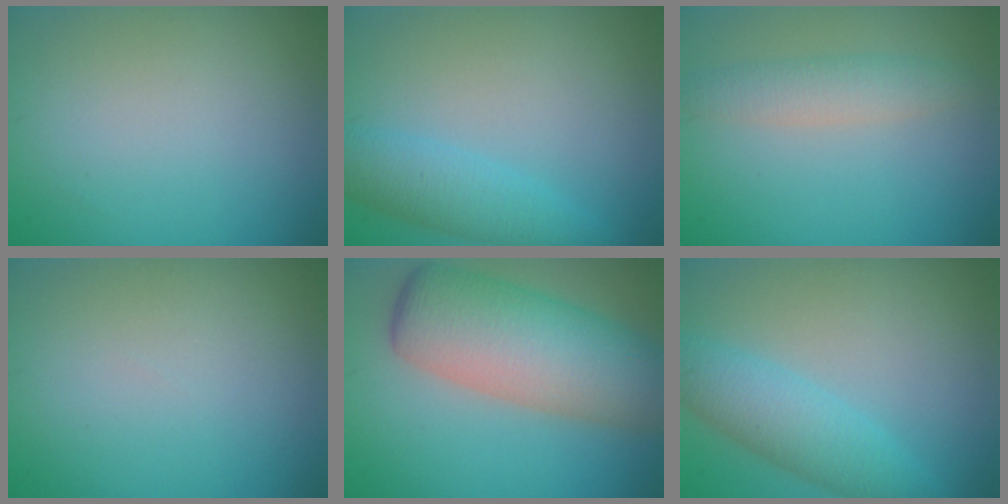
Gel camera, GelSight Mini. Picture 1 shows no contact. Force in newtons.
{"total": 3.6, "press": 3.6, "slide": 0.1}
{"total": 2.6, "press": 2.6, "slide": 0.1}
{"total": 0.0}
{"total": 10.0, "press": 10.0, "slide": 0.3}
{"total": 4.5, "press": 4.5, "slide": 0.1}